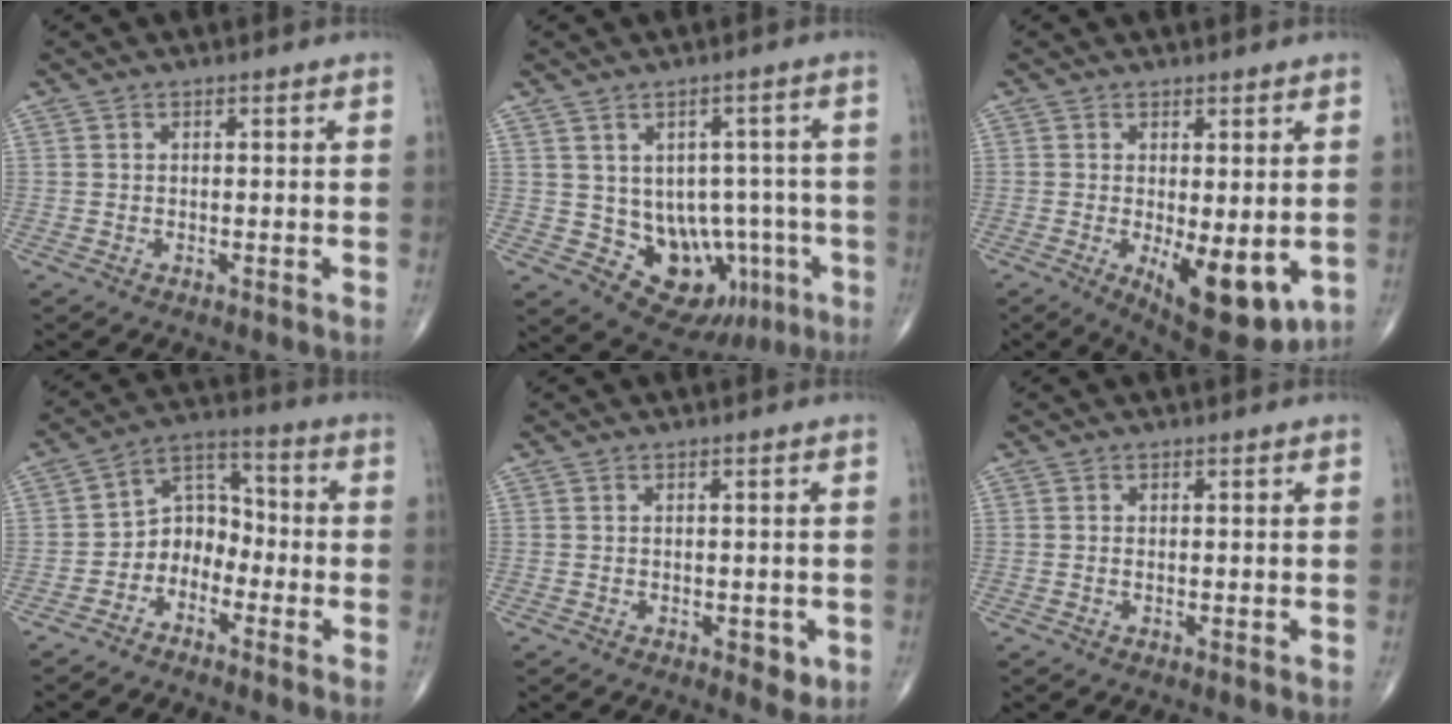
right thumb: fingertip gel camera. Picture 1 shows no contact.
{"total": 12.7, "force": [-3.2, 9.5, 7.8], "torque": [-0.052, 0.020, -0.023]}
{"total": 11.4, "force": [-2.5, 4.6, 10.1], "torque": [-0.129, -0.024, -0.020]}
{"total": 7.7, "force": [-3.4, 5.9, 3.6], "torque": [-0.028, 0.061, -0.078]}
{"total": 2.8, "force": [-0.9, 1.4, 2.2], "torque": [-0.019, -0.003, -0.008]}
{"total": 0.0}